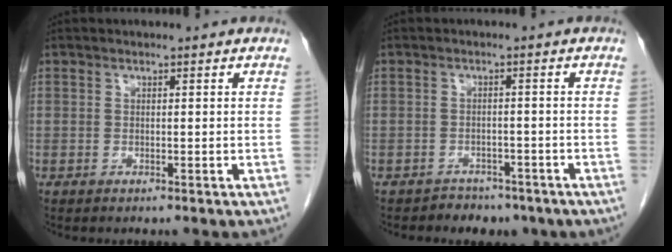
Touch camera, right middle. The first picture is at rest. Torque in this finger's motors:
{"motor_torque": [-0.28, -0.33, 0.04, 0.00]}